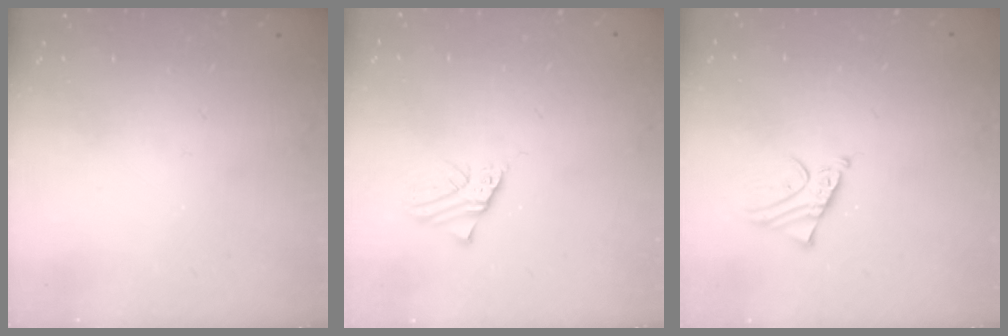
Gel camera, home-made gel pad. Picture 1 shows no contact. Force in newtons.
{"total": 1.8, "press": 1.8, "slide": 0.2}
{"total": 2.4, "press": 2.4, "slide": 0.2}